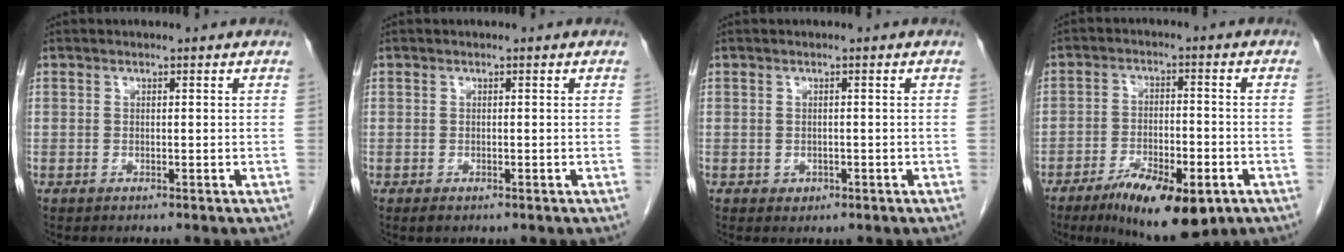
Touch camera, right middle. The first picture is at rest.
{"total": 0.8, "force": [-0.5, 0.5, 0.5], "torque": [-0.011, -0.001, -0.003]}
{"total": 1.0, "force": [-0.3, 0.9, 0.3], "torque": [-0.008, 0.001, -0.001]}
{"total": 12.3, "force": [-7.1, 3.8, 9.3], "torque": [-0.147, -0.015, -0.108]}